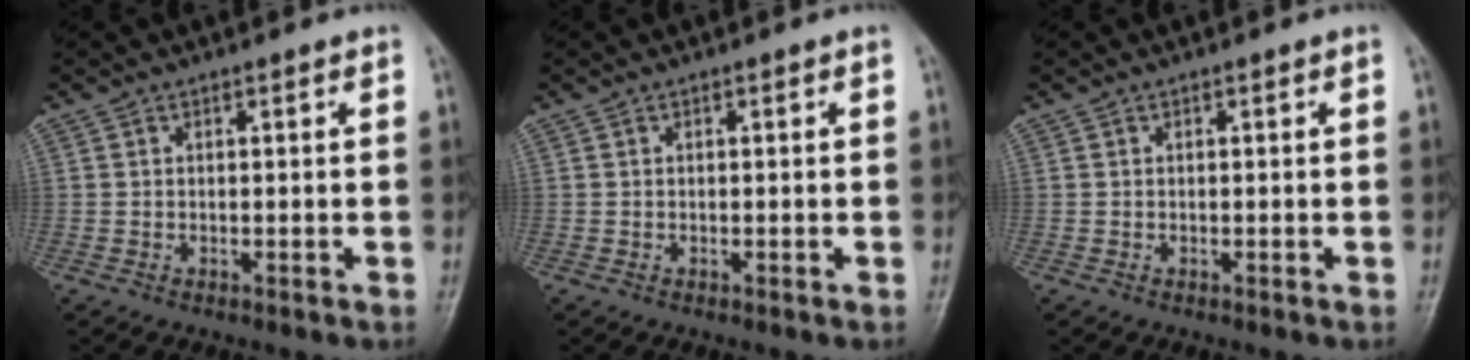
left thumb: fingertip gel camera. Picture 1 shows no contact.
{"total": 0.0}
{"total": 0.0}